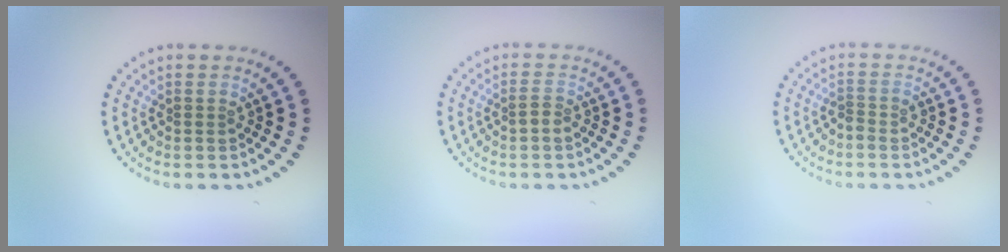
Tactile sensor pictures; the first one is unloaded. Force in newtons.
{"total": 1.2, "press": 1.1, "slide": 0.4}
{"total": 1.1, "press": 0.9, "slide": 0.7}